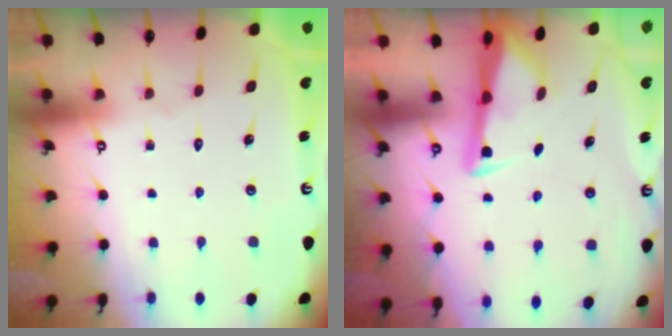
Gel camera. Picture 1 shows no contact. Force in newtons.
{"total": 3.2, "press": 3.2, "slide": 0.5}